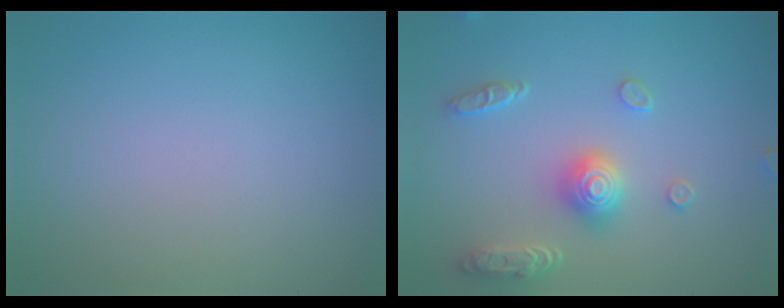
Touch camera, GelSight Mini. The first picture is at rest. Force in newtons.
{"total": 4.3, "press": 3.7, "slide": 2.2}